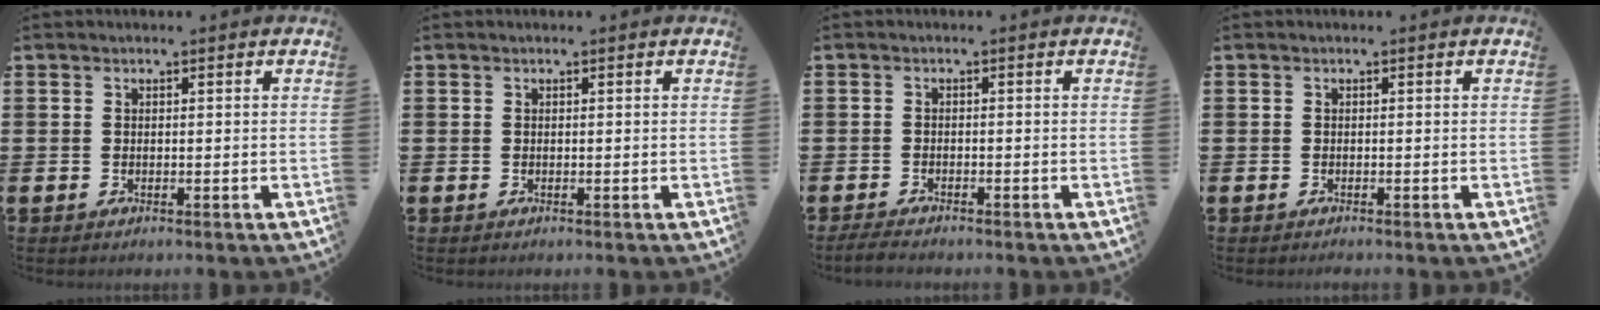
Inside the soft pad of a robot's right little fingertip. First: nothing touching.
{"total": 0.0}
{"total": 1.3, "force": [-1.2, 0.1, 0.4], "torque": [-0.011, 0.002, -0.025]}
{"total": 0.0}